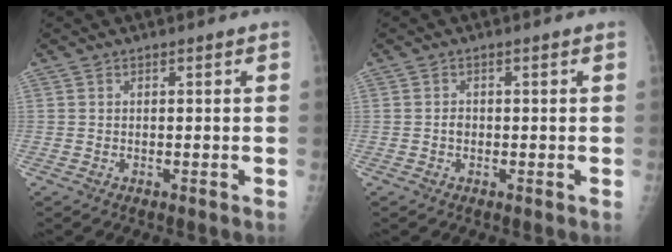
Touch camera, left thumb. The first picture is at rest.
{"total": 1.1, "force": [-0.2, 0.8, 0.7], "torque": [-0.007, 0.003, -0.003]}